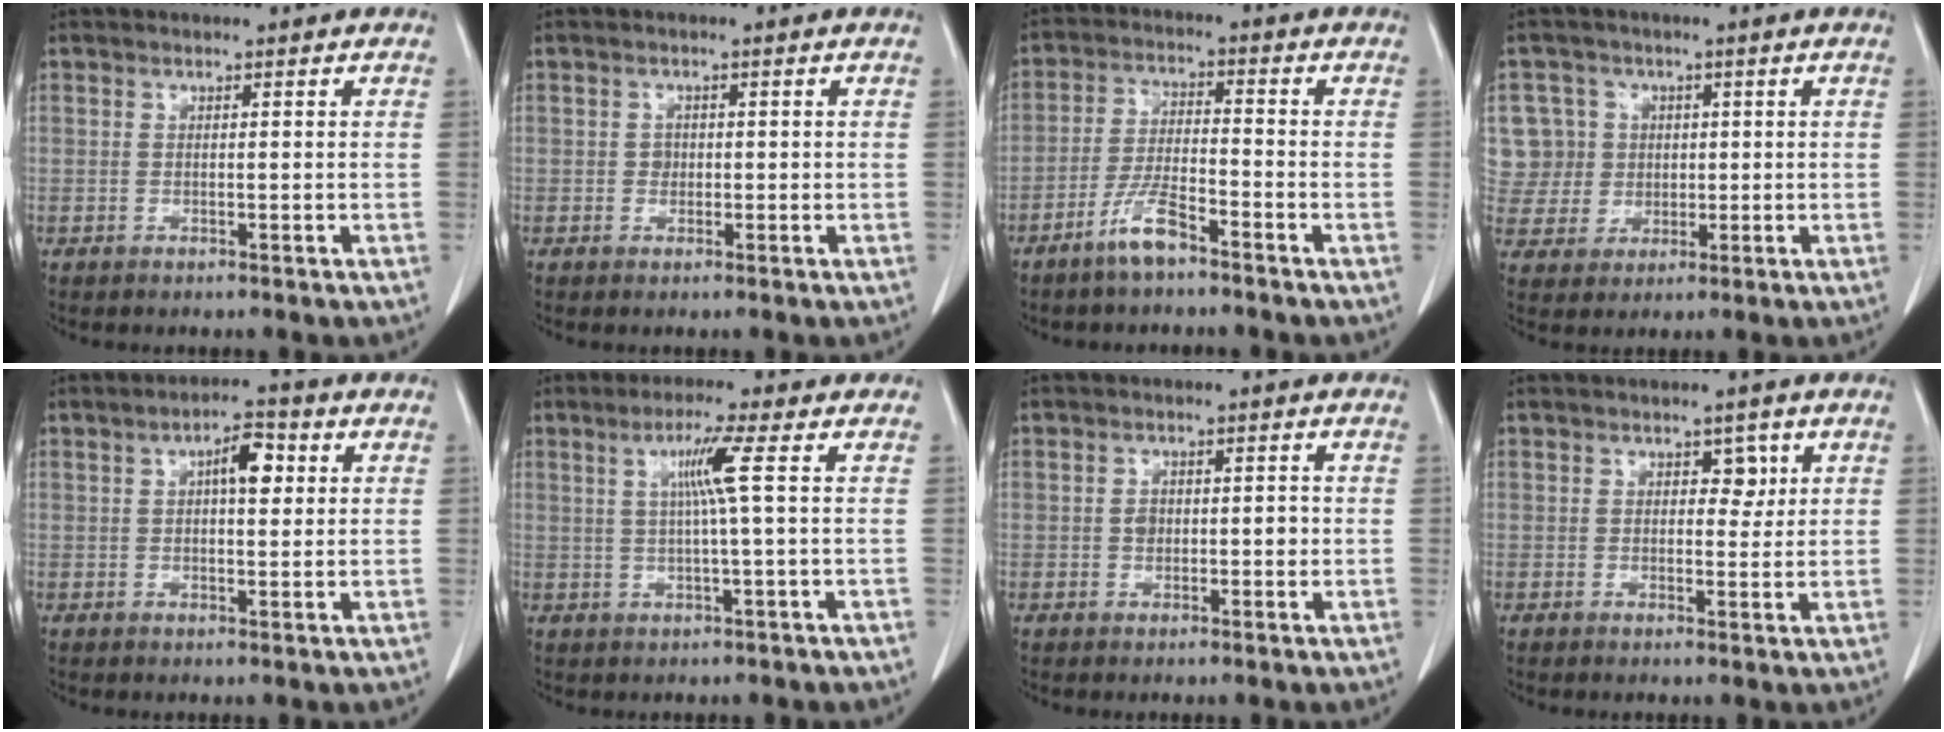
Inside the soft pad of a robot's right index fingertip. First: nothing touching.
{"total": 1.2, "force": [-0.1, 1.1, 0.5], "torque": [-0.006, 0.004, 0.000]}
{"total": 5.9, "force": [-4.2, 0.9, 4.0], "torque": [-0.084, -0.004, -0.082]}
{"total": 8.3, "force": [1.9, 8.1, 0.4], "torque": [-0.011, 0.028, 0.048]}
{"total": 5.2, "force": [1.4, 1.9, 4.6], "torque": [-0.074, 0.012, 0.020]}
{"total": 5.1, "force": [1.1, -1.1, 4.8], "torque": [-0.092, 0.004, 0.022]}
{"total": 3.0, "force": [-0.2, 1.9, 2.3], "torque": [-0.034, 0.009, 0.000]}
{"total": 2.6, "force": [1.0, 1.6, 1.8], "torque": [-0.016, 0.004, 0.012]}